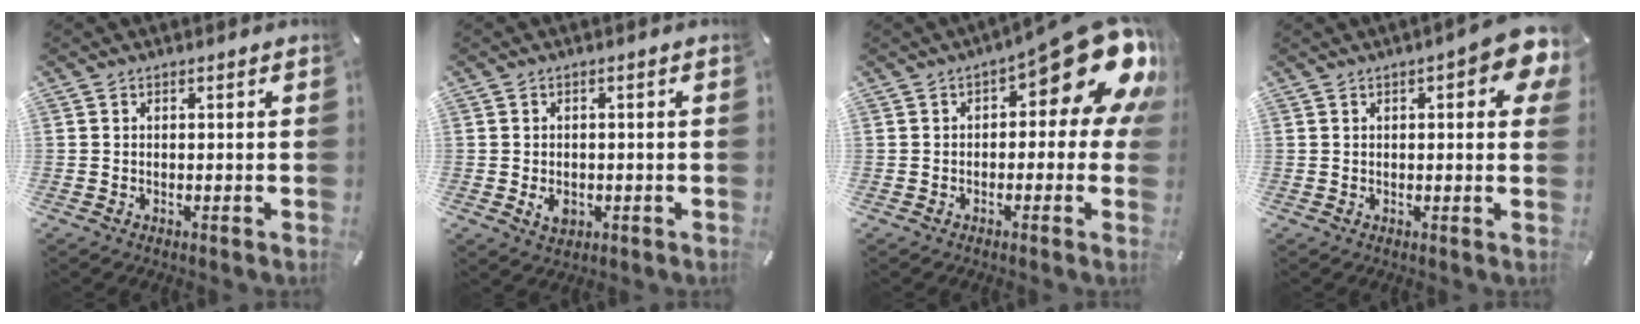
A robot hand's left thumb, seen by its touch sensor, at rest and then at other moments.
{"total": 3.4, "force": [-0.9, 2.5, 2.1], "torque": [-0.035, -0.002, -0.018]}
{"total": 17.4, "force": [7.8, 6.7, 14.0], "torque": [-0.177, -0.058, 0.127]}
{"total": 8.0, "force": [2.9, 2.9, 6.9], "torque": [-0.083, -0.012, 0.043]}